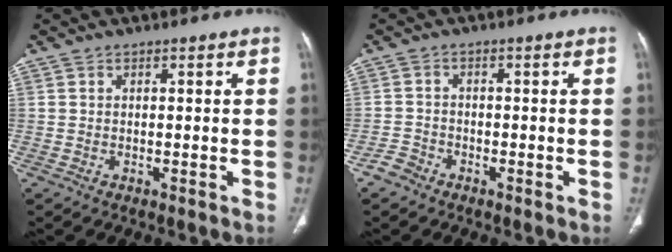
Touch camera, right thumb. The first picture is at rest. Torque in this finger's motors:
{"motor_torque": [2.21, 2.00, 0.00, -0.51, -0.05]}